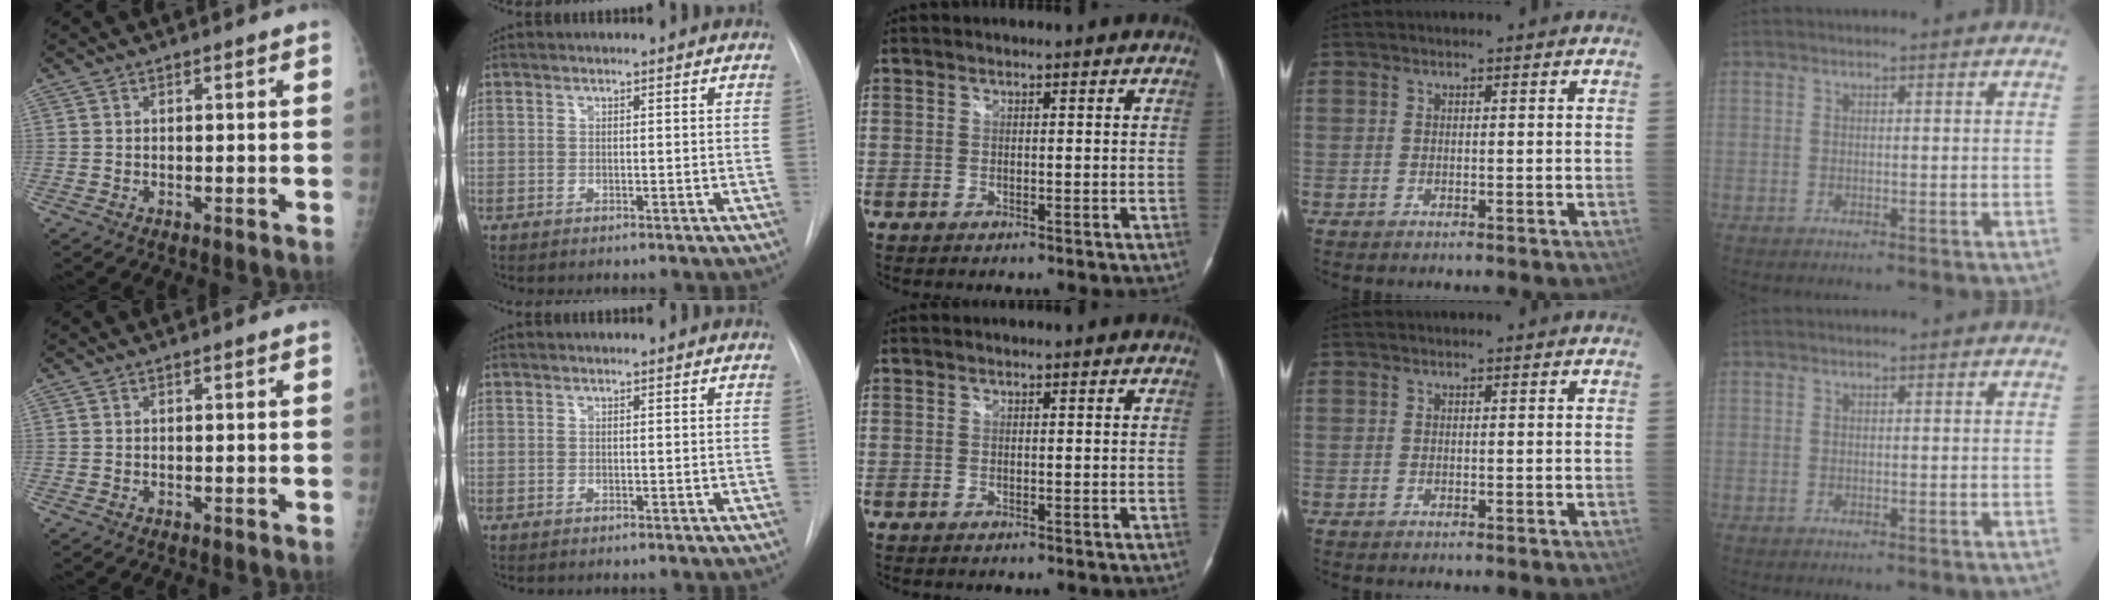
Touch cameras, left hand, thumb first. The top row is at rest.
{}